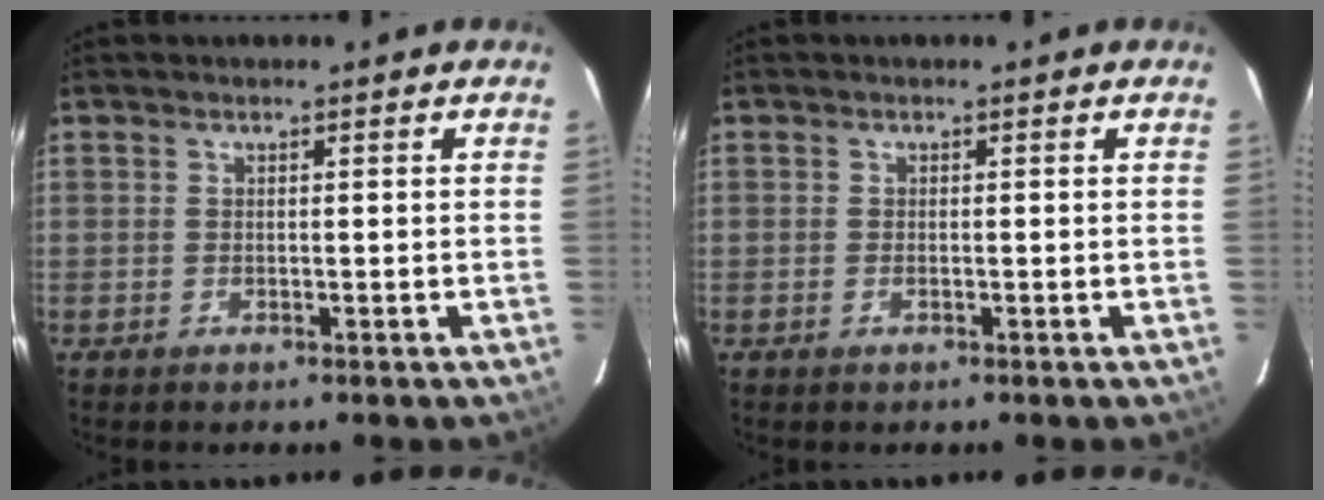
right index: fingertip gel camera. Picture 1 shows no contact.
{"total": 0.5, "force": [-0.3, 0.2, 0.4], "torque": [-0.008, -0.001, -0.005]}